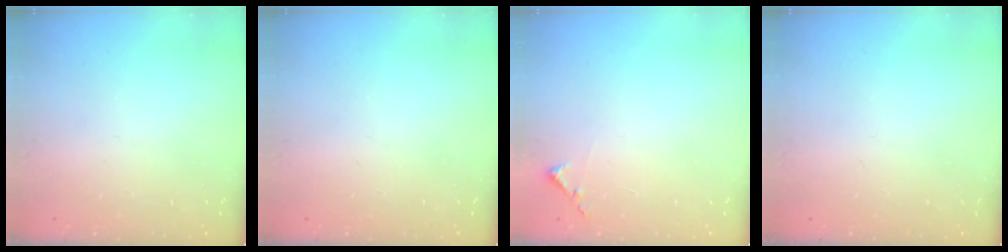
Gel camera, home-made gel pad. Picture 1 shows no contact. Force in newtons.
{"total": 0.0}
{"total": 5.2, "press": 5.2, "slide": 0.6}
{"total": 0.0}